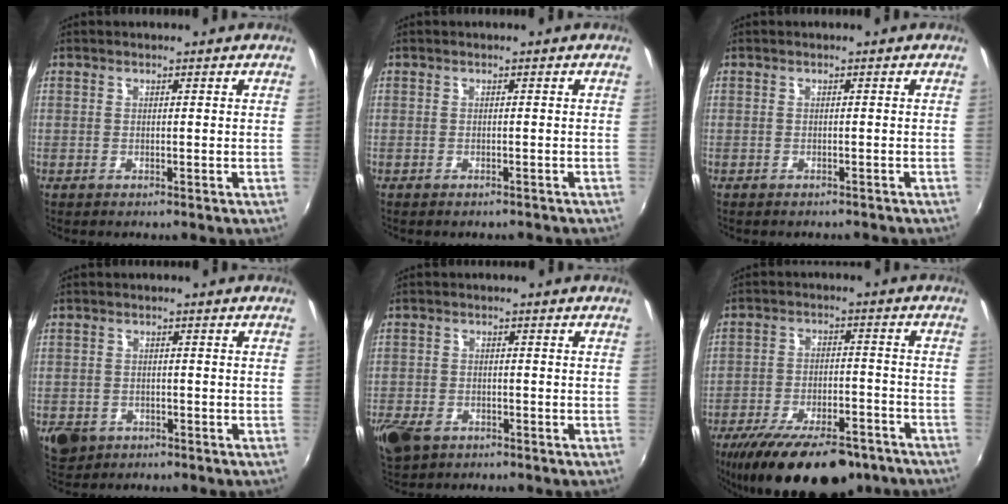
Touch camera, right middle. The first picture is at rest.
{"total": 1.8, "force": [-1.6, 0.5, 0.6], "torque": [-0.013, -0.008, -0.019]}
{"total": 2.0, "force": [-1.8, 0.5, 0.6], "torque": [-0.013, -0.009, -0.022]}
{"total": 5.1, "force": [-2.5, 3.9, 2.1], "torque": [-0.053, -0.006, -0.039]}
{"total": 7.6, "force": [-4.5, 4.8, 3.8], "torque": [-0.108, -0.019, -0.082]}
{"total": 21.6, "force": [-16.2, 7.9, 12.0], "torque": [-0.225, -0.031, -0.230]}